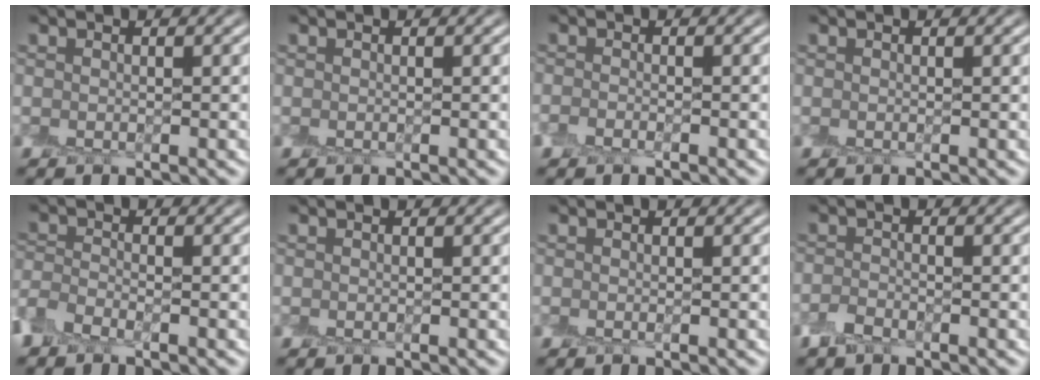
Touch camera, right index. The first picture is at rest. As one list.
[{"total": 0.0}, {"total": 0.6, "force": [-0.5, 0.1, 0.1], "torque": [-0.002, 0.000, -0.012]}, {"total": 0.0}, {"total": 1.8, "force": [-1.5, 0.7, 0.6], "torque": [-0.009, 0.000, -0.038]}, {"total": 0.0}, {"total": 0.0}, {"total": 0.9, "force": [-0.8, 0.4, 0.2], "torque": [-0.003, 0.002, -0.018]}]